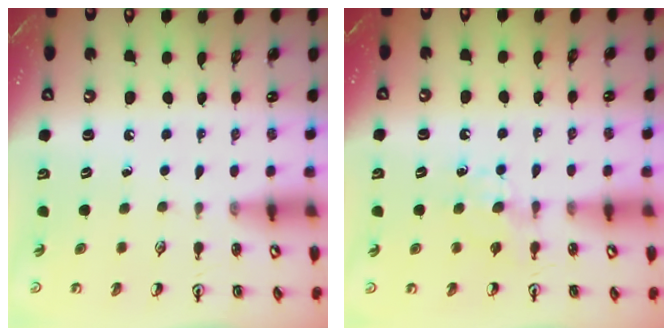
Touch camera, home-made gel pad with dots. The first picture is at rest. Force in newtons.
{"total": 6.0, "press": 6.0, "slide": 0.7}